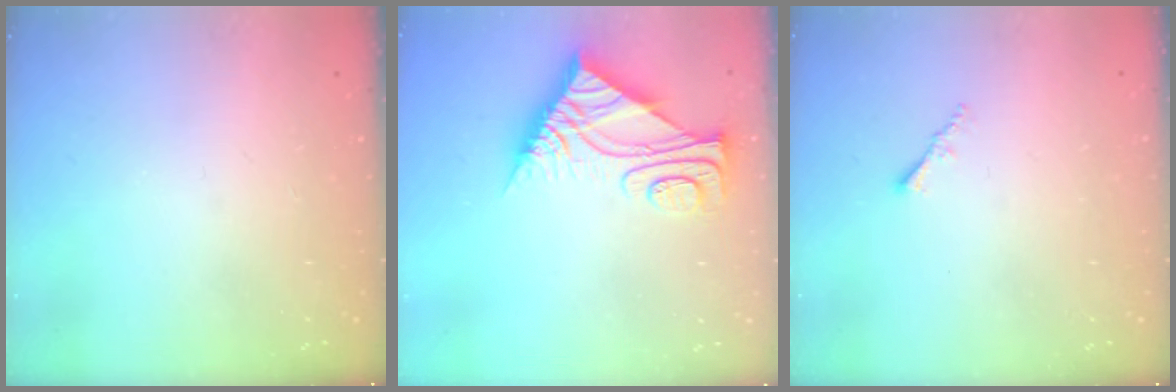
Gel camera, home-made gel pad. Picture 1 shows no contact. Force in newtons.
{"total": 8.3, "press": 8.3, "slide": 0.5}
{"total": 1.2, "press": 1.1, "slide": 0.4}